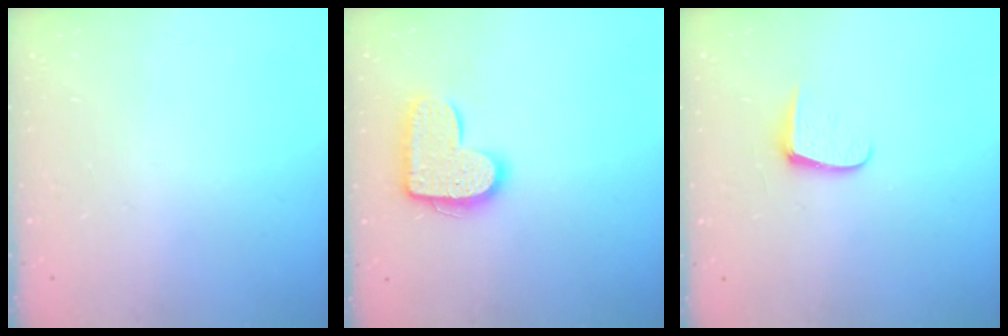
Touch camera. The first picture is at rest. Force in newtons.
{"total": 13.5, "press": 13.5, "slide": 0.7}
{"total": 6.0, "press": 6.0, "slide": 0.8}